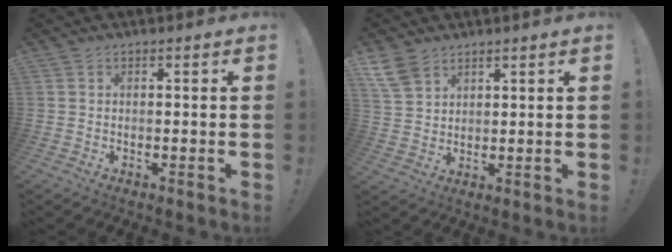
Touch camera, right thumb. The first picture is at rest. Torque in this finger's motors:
{"motor_torque": [0.10, 0.47, 0.68, 0.33, 0.01]}